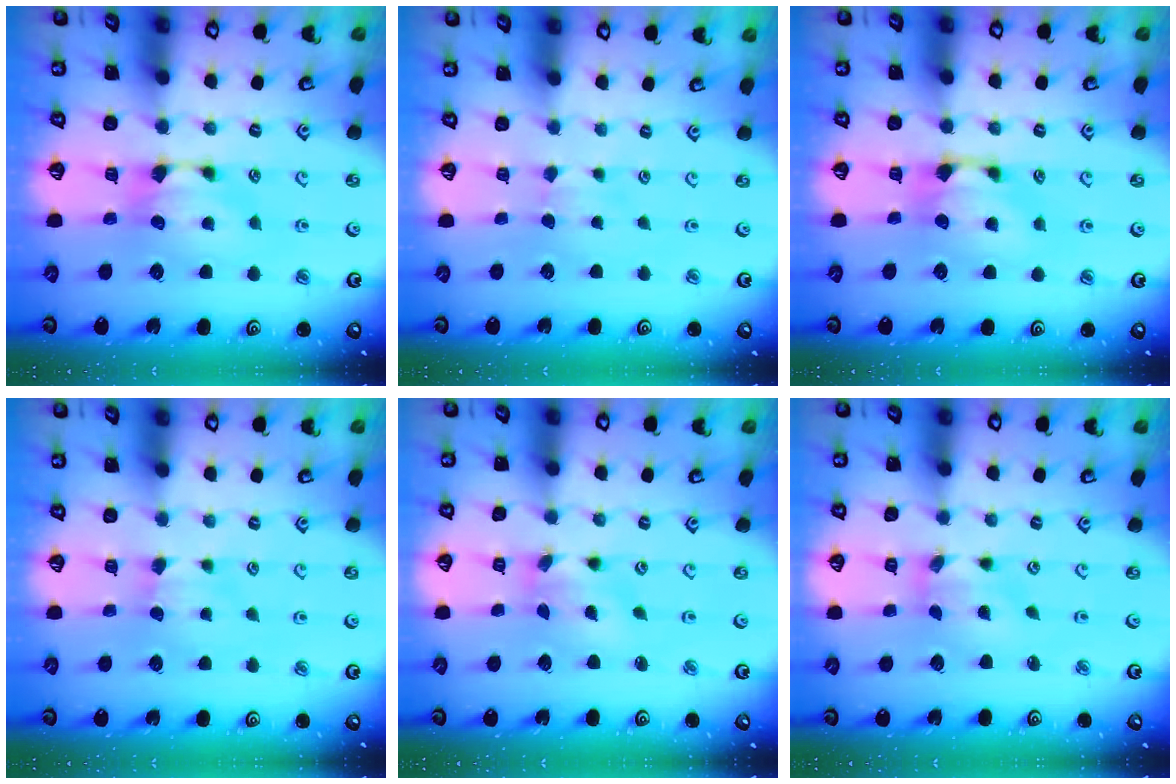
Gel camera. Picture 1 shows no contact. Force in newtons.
{"total": 2.6, "press": 2.5, "slide": 0.2}
{"total": 0.9, "press": 0.5, "slide": 0.8}
{"total": 2.2, "press": 2.1, "slide": 0.4}
{"total": 1.4, "press": 0.4, "slide": 1.4}
{"total": 1.8, "press": 1.3, "slide": 1.3}